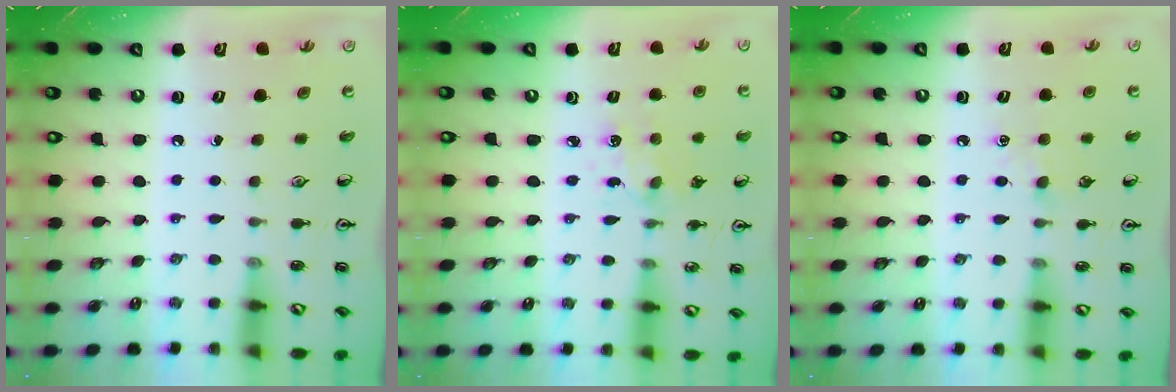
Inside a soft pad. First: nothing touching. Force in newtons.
{"total": 2.5, "press": 2.4, "slide": 0.6}
{"total": 5.2, "press": 5.1, "slide": 0.8}